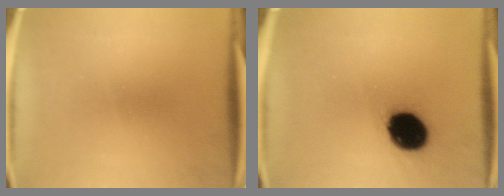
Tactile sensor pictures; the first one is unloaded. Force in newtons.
{"total": 14.8}